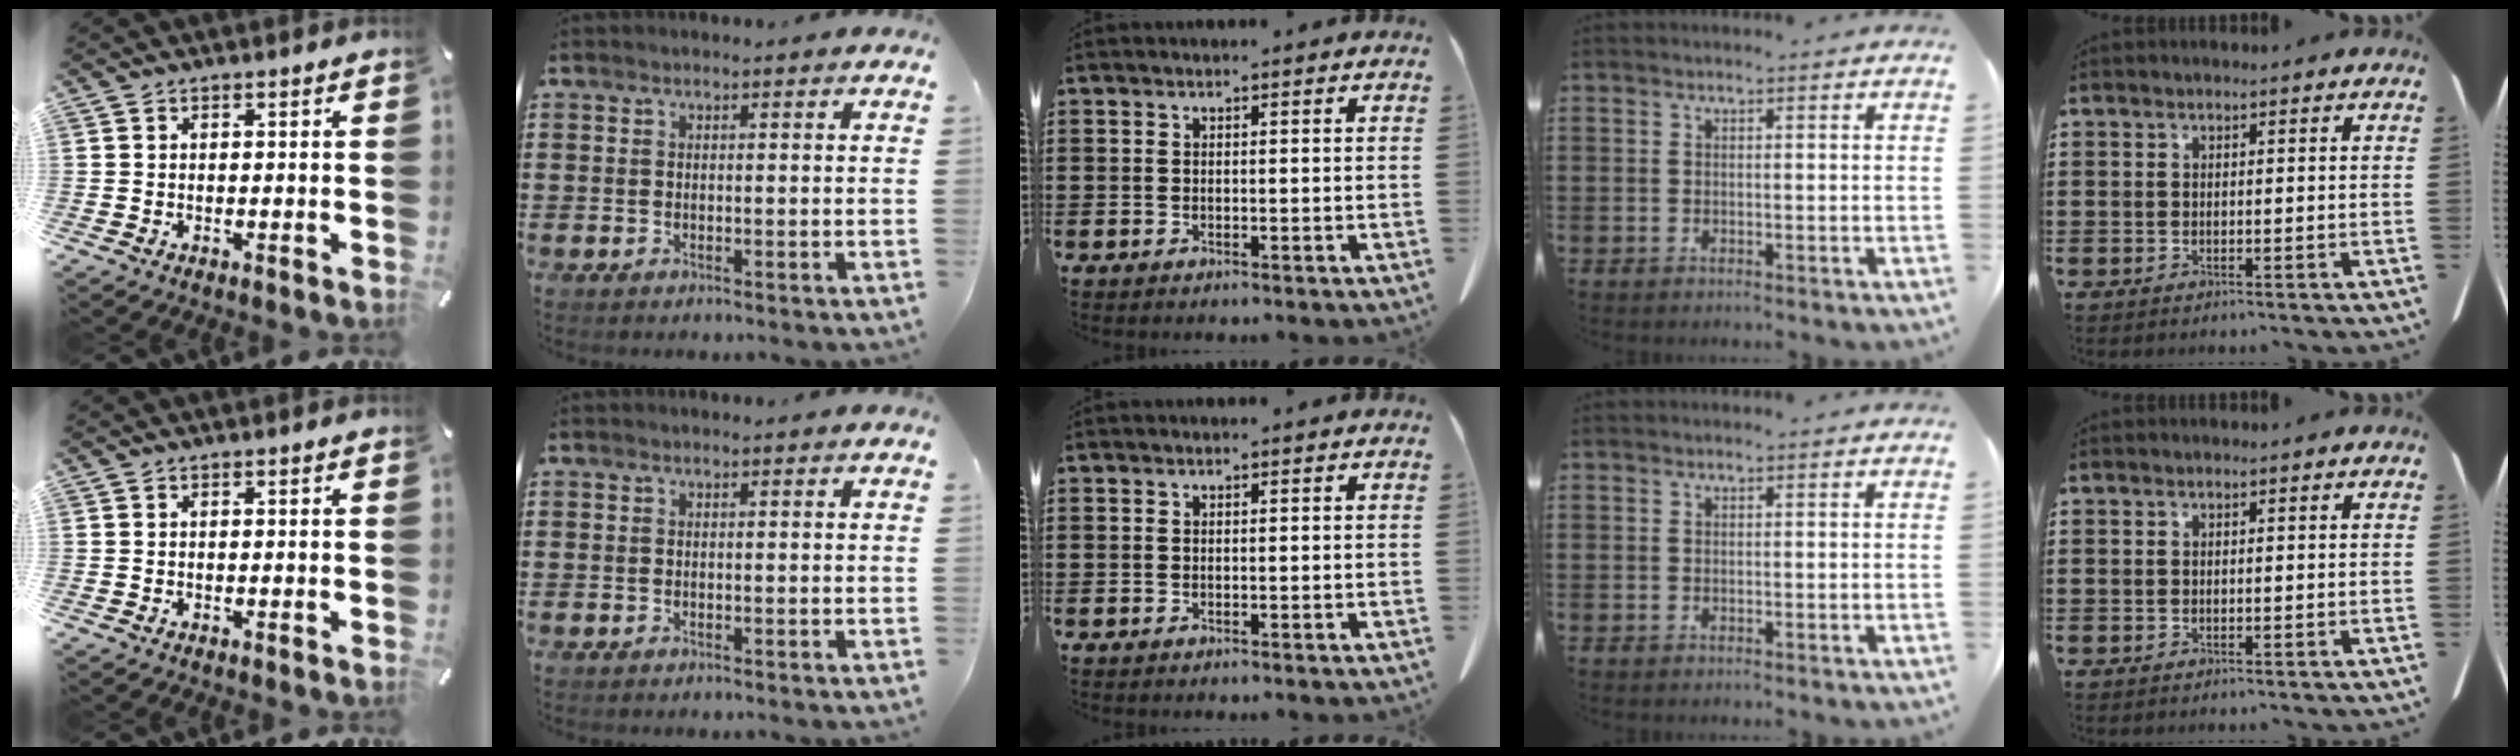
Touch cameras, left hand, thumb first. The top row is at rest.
{}